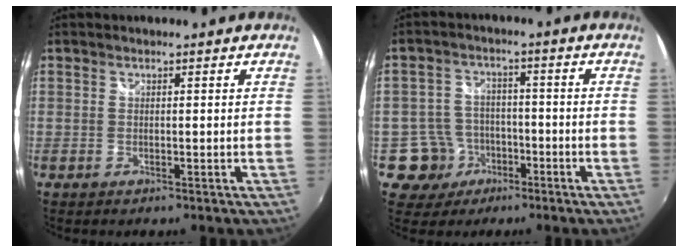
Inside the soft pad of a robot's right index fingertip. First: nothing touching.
{"total": 7.8, "force": [-3.6, 6.9, 0.8], "torque": [-0.035, 0.023, -0.051]}